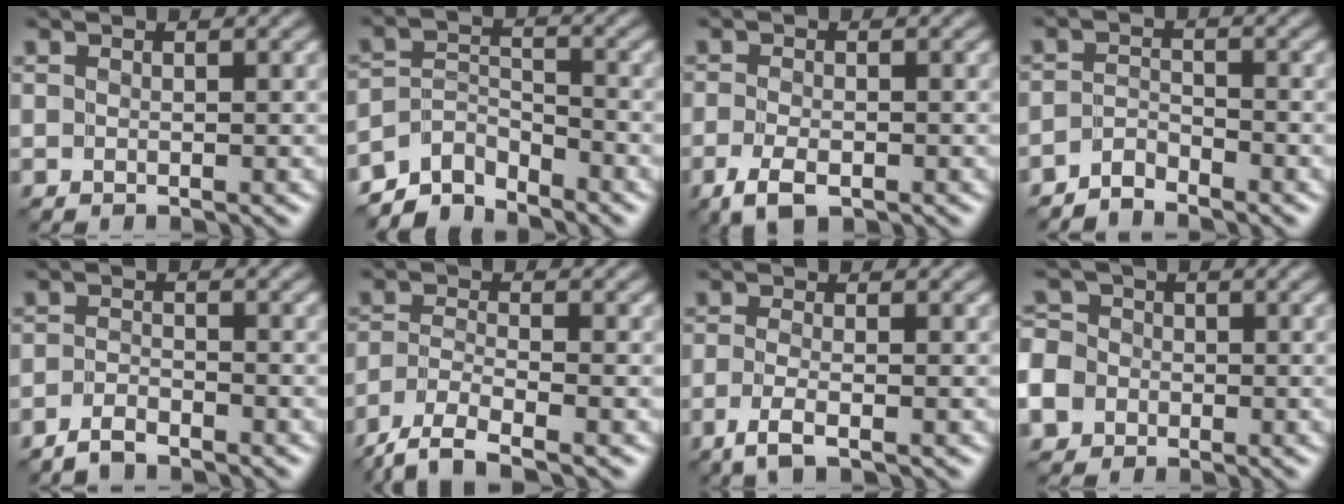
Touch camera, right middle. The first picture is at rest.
{"total": 4.4, "force": [-4.0, 1.5, 0.9], "torque": [-0.008, 0.000, -0.082]}
{"total": 2.9, "force": [-1.6, 1.3, 2.1], "torque": [-0.043, -0.005, -0.034]}
{"total": 2.0, "force": [-2.0, 0.3, 0.3], "torque": [-0.006, 0.007, -0.046]}
{"total": 1.8, "force": [-1.7, 0.4, 0.6], "torque": [-0.012, 0.004, -0.039]}
{"total": 4.5, "force": [-3.6, 0.8, 2.5], "torque": [-0.052, -0.008, -0.079]}
{"total": 2.2, "force": [-1.2, 0.4, 1.9], "torque": [-0.042, -0.005, -0.031]}
{"total": 9.3, "force": [-4.6, 7.6, 2.7], "torque": [-0.077, -0.019, -0.106]}